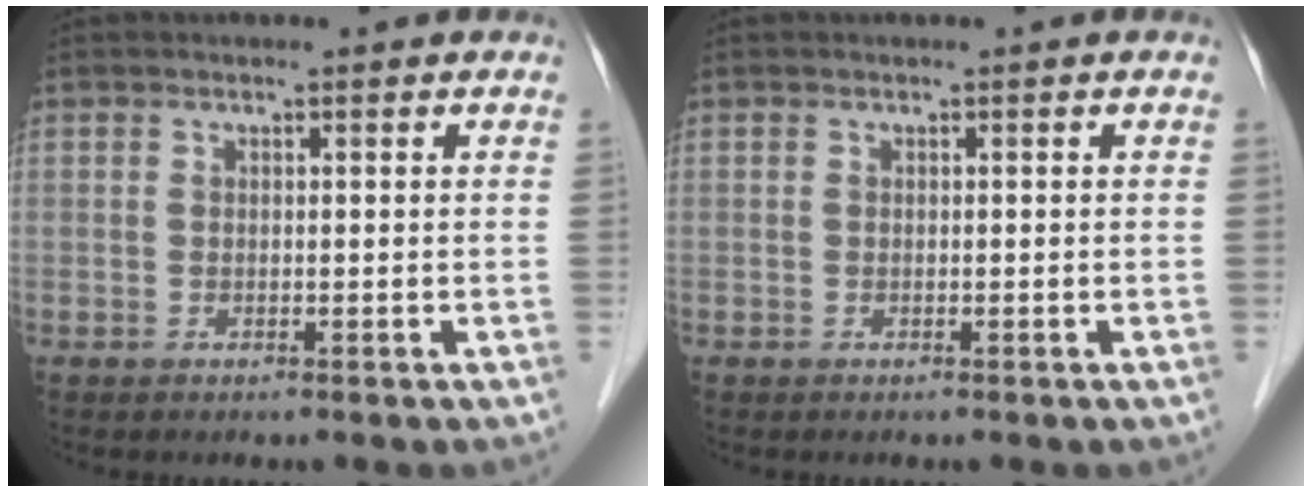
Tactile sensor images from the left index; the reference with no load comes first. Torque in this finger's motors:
{"motor_torque": [-0.01, 0.05, -0.02, 0.00]}